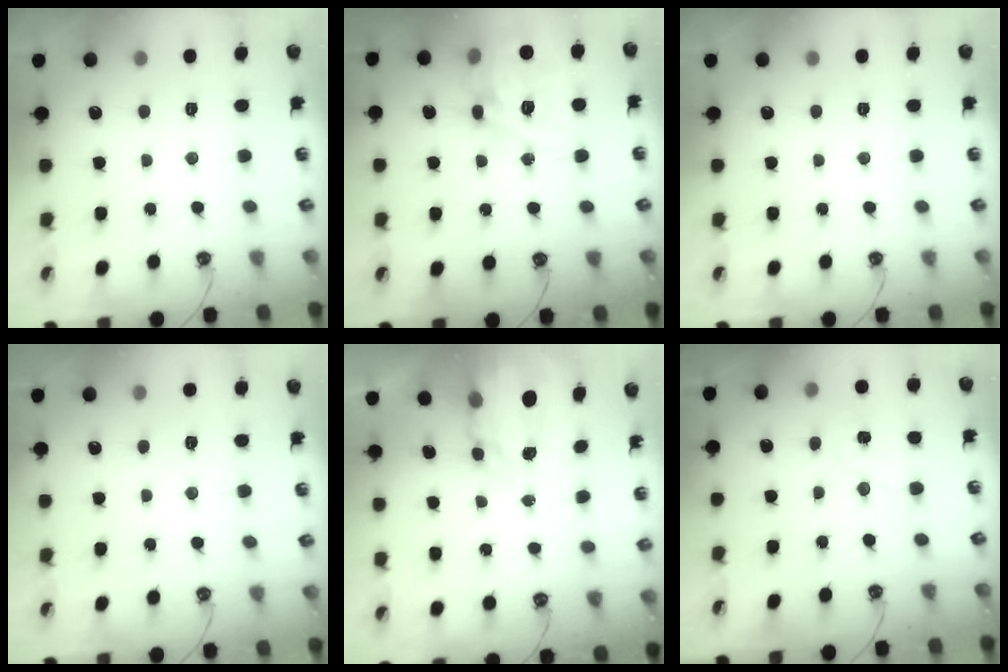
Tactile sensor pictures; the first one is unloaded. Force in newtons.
{"total": 14.9, "press": 14.8, "slide": 1.3}
{"total": 0.0}
{"total": 4.0, "press": 4.0, "slide": 0.5}
{"total": 4.3, "press": 4.3, "slide": 0.3}
{"total": 3.7, "press": 3.7, "slide": 0.4}